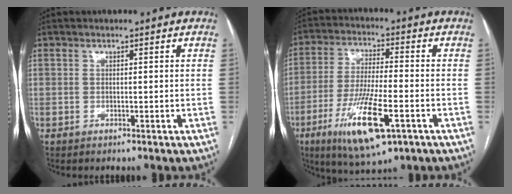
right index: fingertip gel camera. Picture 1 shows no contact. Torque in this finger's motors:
{"motor_torque": [1.79, -0.35, 0.52, 0.21]}